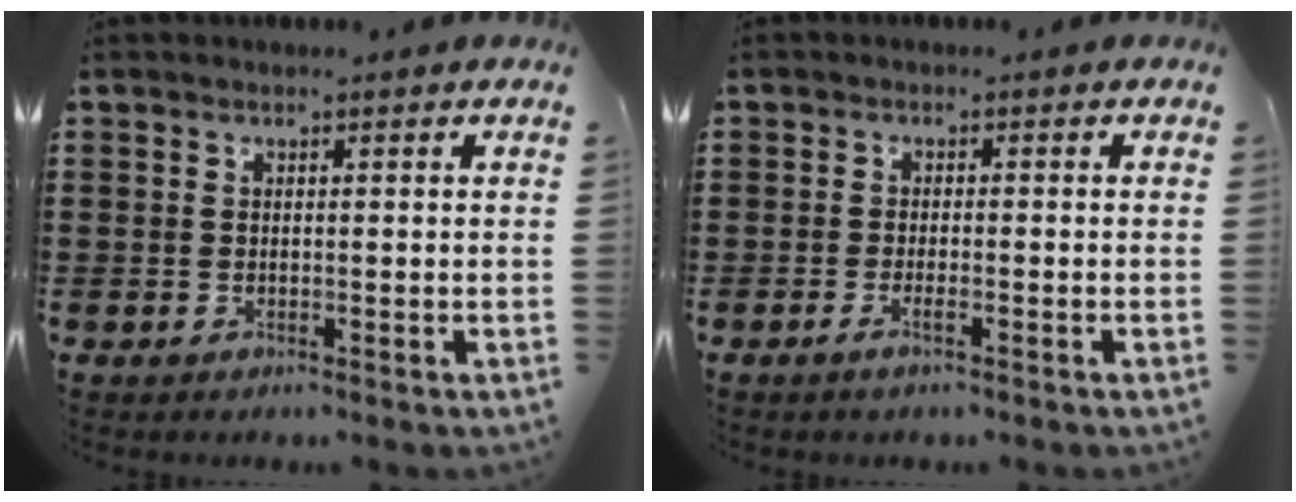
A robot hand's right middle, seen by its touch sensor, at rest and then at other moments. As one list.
[{"total": 1.6, "force": [-0.9, 0.3, 1.3], "torque": [-0.023, -0.001, -0.015]}]